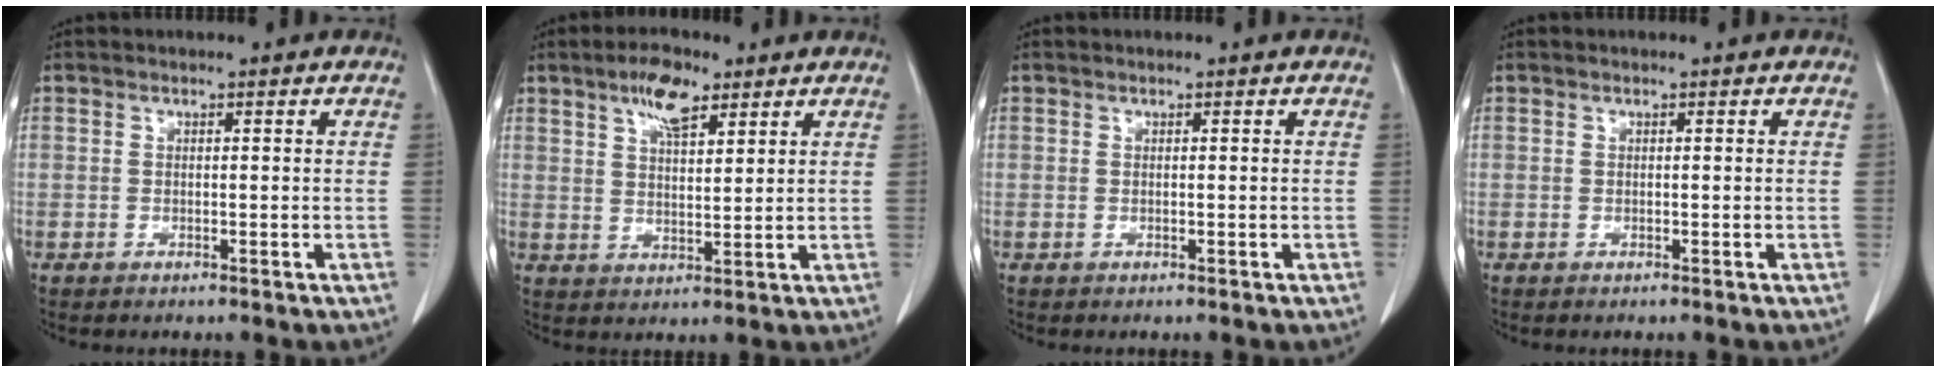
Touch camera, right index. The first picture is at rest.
{"total": 7.2, "force": [4.3, 2.7, 5.1], "torque": [-0.096, 0.006, 0.078]}
{"total": 0.0}
{"total": 0.0}